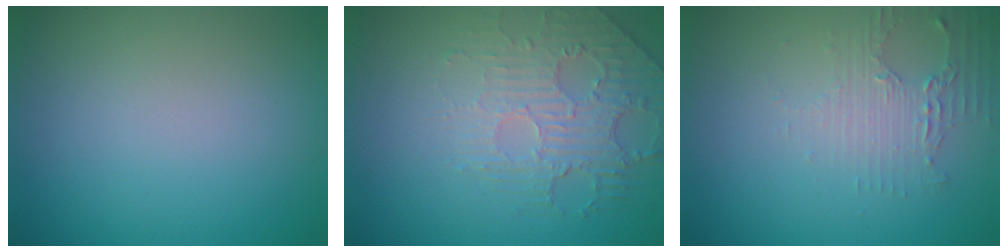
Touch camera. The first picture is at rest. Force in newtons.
{"total": 2.5, "press": 1.9, "slide": 1.6}
{"total": 2.2, "press": 2.1, "slide": 0.6}